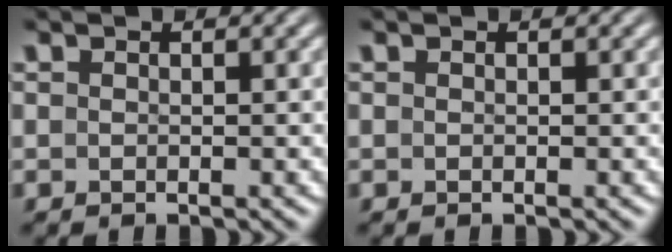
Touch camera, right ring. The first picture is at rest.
{"total": 0.0}